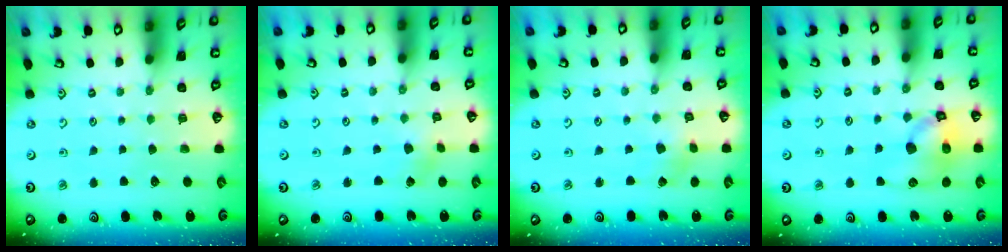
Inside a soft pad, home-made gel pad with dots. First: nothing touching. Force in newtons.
{"total": 2.0, "press": 1.9, "slide": 0.6}
{"total": 2.6, "press": 2.6, "slide": 0.4}
{"total": 11.6, "press": 11.5, "slide": 1.5}